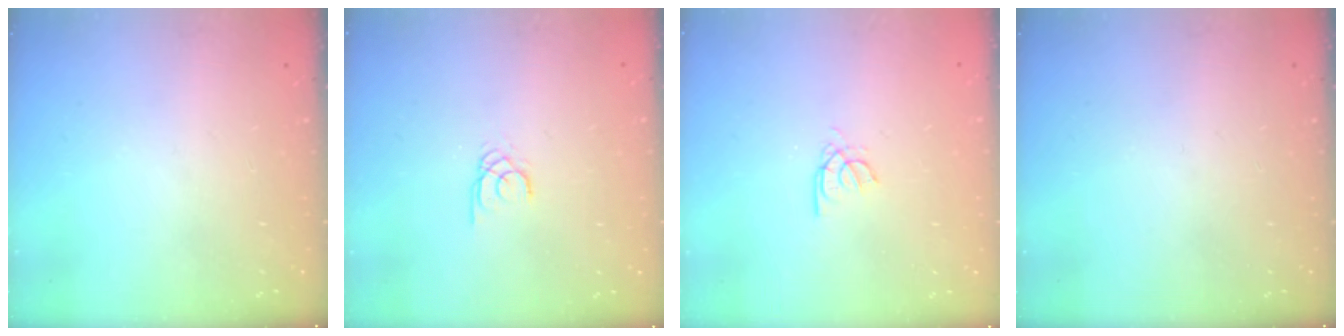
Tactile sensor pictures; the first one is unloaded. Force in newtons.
{"total": 1.5, "press": 1.5, "slide": 0.1}
{"total": 2.6, "press": 2.6, "slide": 0.4}
{"total": 0.0}